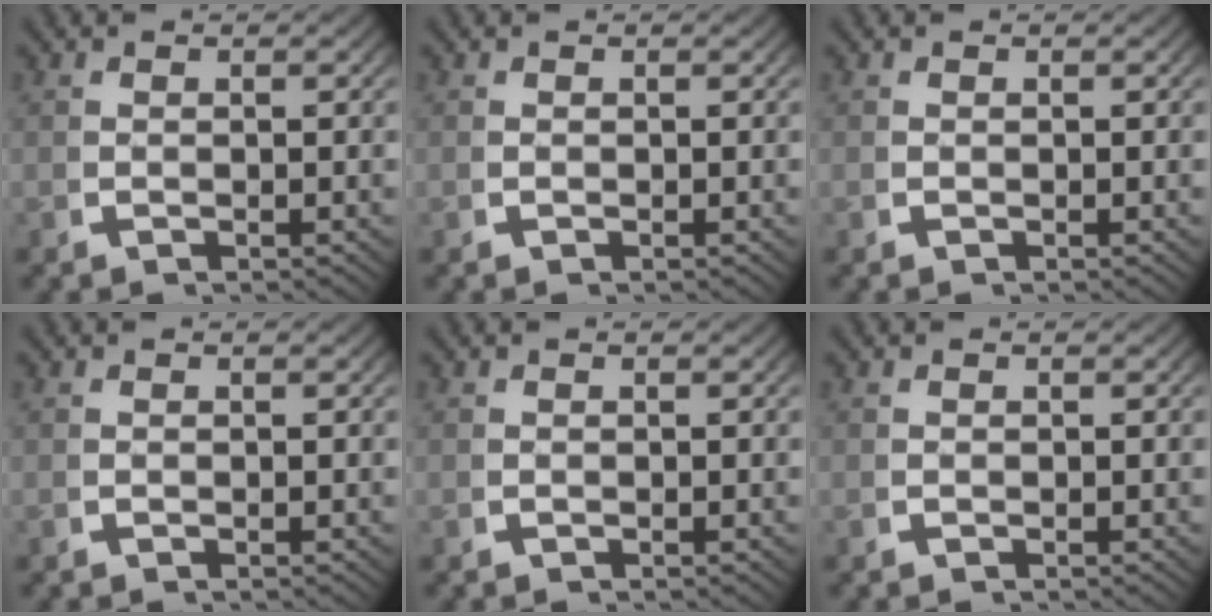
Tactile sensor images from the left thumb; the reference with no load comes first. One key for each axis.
{"total": 0.0}
{"total": 0.0}
{"total": 0.0}
{"total": 0.0}
{"total": 0.0}